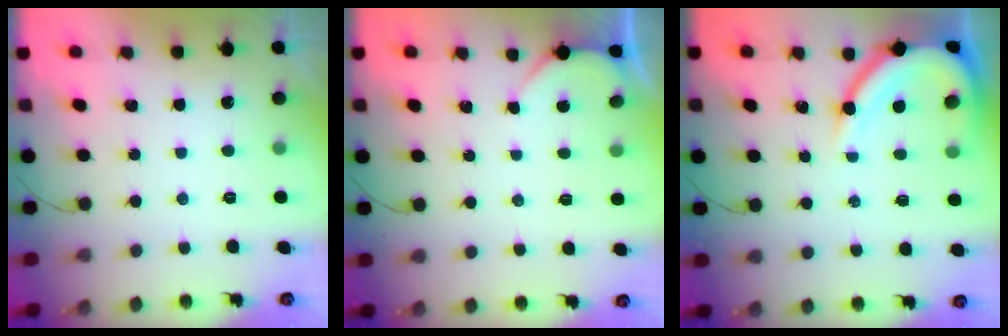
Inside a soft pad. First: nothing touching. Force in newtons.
{"total": 1.8, "press": 1.8, "slide": 0.2}
{"total": 9.7, "press": 9.6, "slide": 1.2}